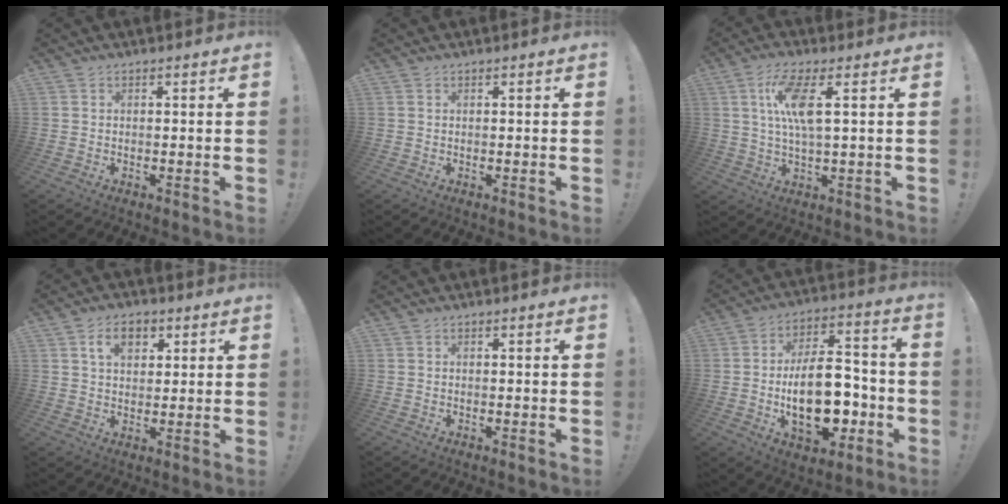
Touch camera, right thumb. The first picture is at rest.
{"total": 0.0}
{"total": 10.4, "force": [3.1, 2.4, 9.6], "torque": [-0.186, 0.001, 0.050]}
{"total": 7.6, "force": [3.2, 5.0, 4.7], "torque": [-0.068, 0.003, 0.055]}
{"total": 0.0}
{"total": 21.6, "force": [-5.0, 11.8, 17.4], "torque": [-0.290, 0.027, -0.074]}